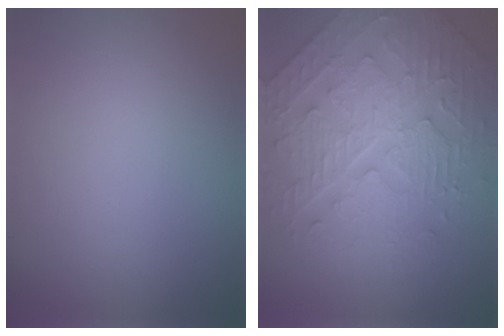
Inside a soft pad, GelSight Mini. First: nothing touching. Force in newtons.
{"total": 5.5, "press": 5.2, "slide": 1.8}